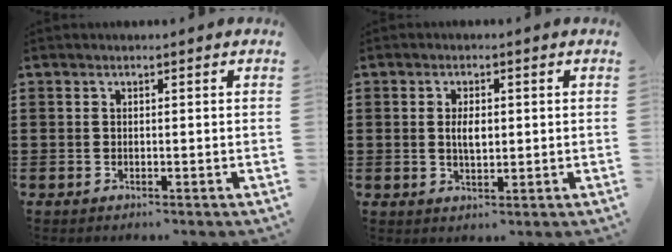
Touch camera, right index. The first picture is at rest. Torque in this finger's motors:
{"motor_torque": [1.10, 1.04, 0.55, 0.14]}